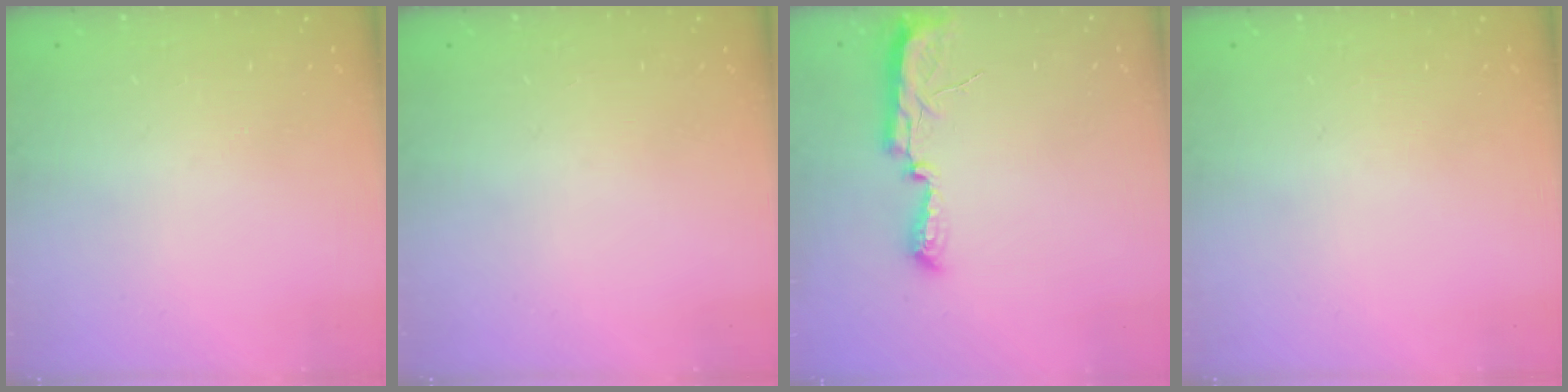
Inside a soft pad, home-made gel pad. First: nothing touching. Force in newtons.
{"total": 0.0}
{"total": 9.8, "press": 8.8, "slide": 4.4}
{"total": 0.0}